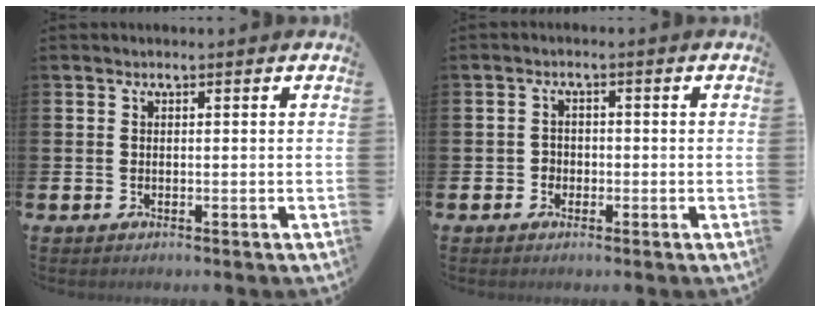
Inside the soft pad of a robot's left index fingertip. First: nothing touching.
{"total": 1.7, "force": [-0.8, 1.5, 0.3], "torque": [-0.005, 0.003, -0.021]}